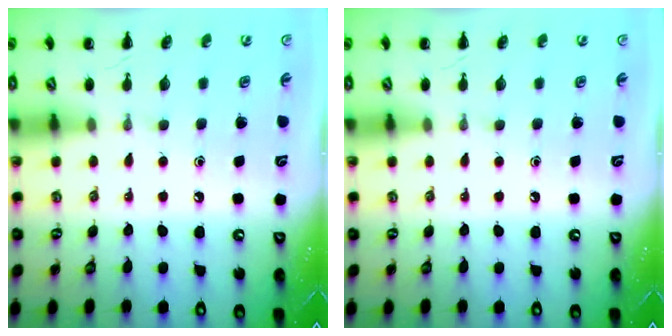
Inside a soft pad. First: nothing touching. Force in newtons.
{"total": 0.0}